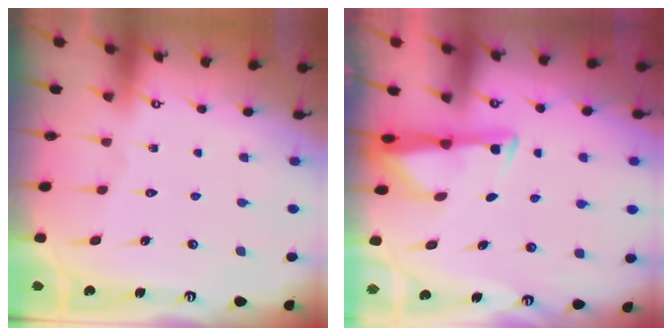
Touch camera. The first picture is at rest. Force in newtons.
{"total": 3.2, "press": 3.1, "slide": 0.4}